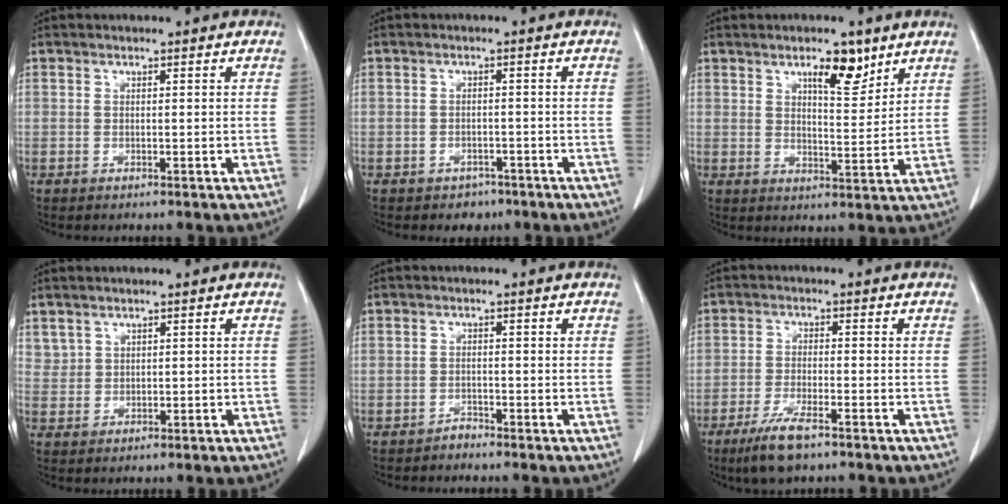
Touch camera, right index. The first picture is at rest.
{"total": 2.7, "force": [-1.9, 1.9, 0.5], "torque": [-0.012, 0.006, -0.021]}
{"total": 6.3, "force": [4.1, 1.9, 4.3], "torque": [-0.067, -0.003, 0.064]}
{"total": 1.9, "force": [1.3, 1.4, 0.2], "torque": [0.005, 0.007, 0.027]}
{"total": 1.3, "force": [-1.3, 0.3, -0.1], "torque": [0.007, 0.000, -0.023]}
{"total": 6.4, "force": [-4.3, 1.1, 4.5], "torque": [-0.096, -0.013, -0.075]}